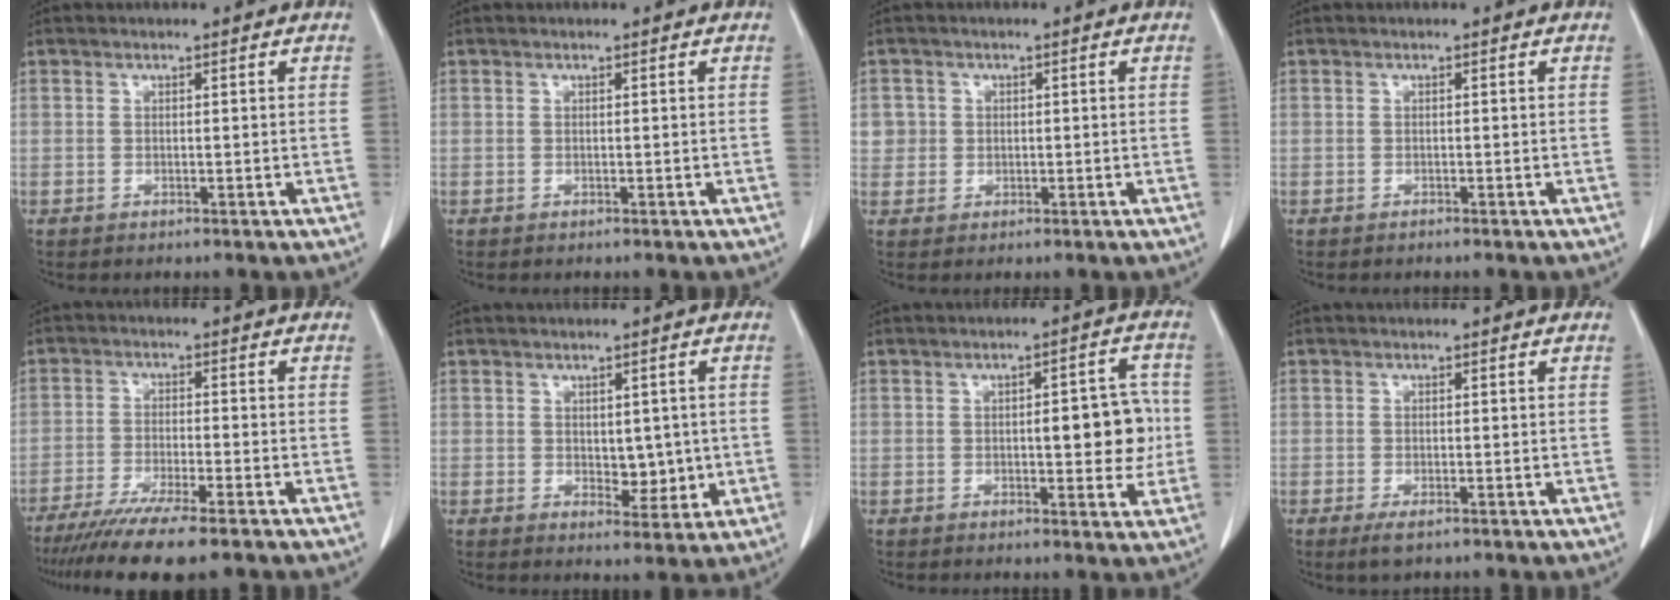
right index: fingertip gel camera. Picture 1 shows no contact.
{"total": 0.0}
{"total": 3.4, "force": [0.5, 3.3, -0.3], "torque": [0.024, 0.007, 0.008]}
{"total": 0.0}
{"total": 11.3, "force": [-8.7, 0.5, 7.2], "torque": [-0.113, -0.027, -0.138]}
{"total": 4.4, "force": [0.0, 2.6, 3.5], "torque": [-0.040, -0.005, 0.009]}
{"total": 7.6, "force": [-0.2, 2.7, 7.1], "torque": [-0.087, 0.014, 0.001]}
{"total": 2.1, "force": [-1.2, 0.6, 1.6], "torque": [-0.032, -0.005, -0.017]}